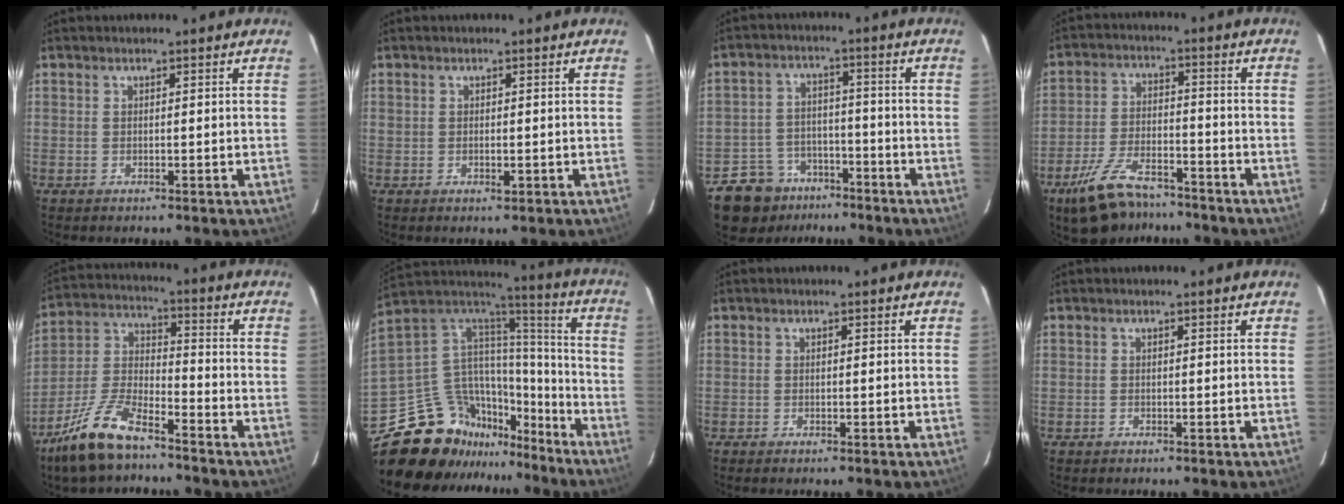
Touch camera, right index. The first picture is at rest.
{"total": 1.2, "force": [-0.2, 0.6, 1.0], "torque": [-0.018, -0.002, -0.001]}
{"total": 9.3, "force": [-6.6, 6.5, 1.1], "torque": [-0.024, 0.021, -0.104]}
{"total": 11.1, "force": [-8.4, 4.1, 5.9], "torque": [-0.123, -0.011, -0.148]}
{"total": 11.7, "force": [-8.8, 3.1, 7.0], "torque": [-0.155, -0.007, -0.171]}
{"total": 26.4, "force": [-21.3, 12.7, 9.0], "torque": [-0.201, 0.044, -0.327]}
{"total": 0.7, "force": [-0.4, 0.0, 0.6], "torque": [-0.010, 0.000, -0.008]}
{"total": 0.0}